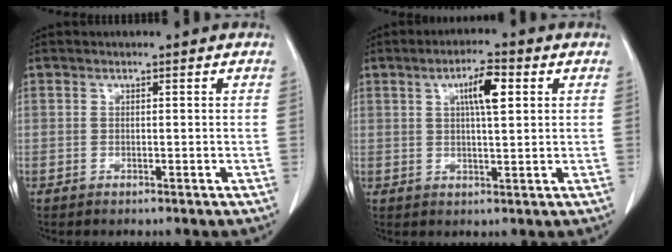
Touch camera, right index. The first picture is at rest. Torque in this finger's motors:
{"motor_torque": [0.55, 0.50, 0.24, 0.05]}